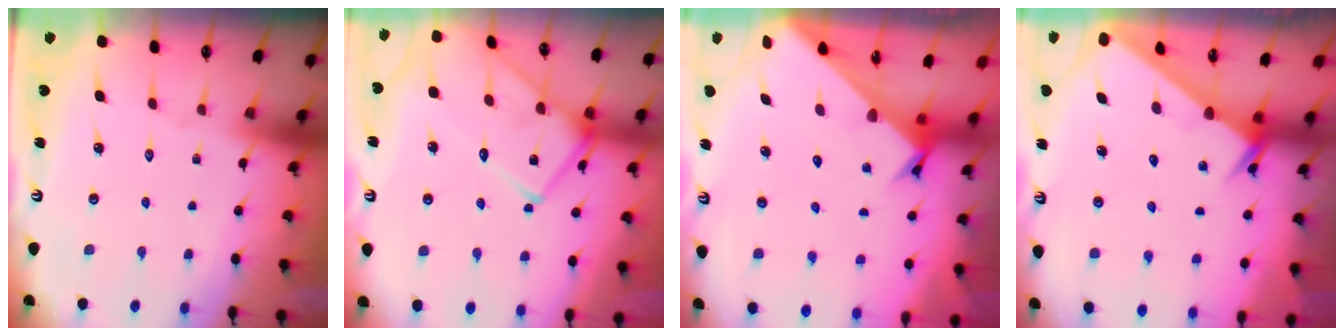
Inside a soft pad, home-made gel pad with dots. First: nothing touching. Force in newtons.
{"total": 16.1, "press": 16.0, "slide": 1.6}
{"total": 2.6, "press": 2.6, "slide": 0.2}
{"total": 2.3, "press": 2.3, "slide": 0.2}